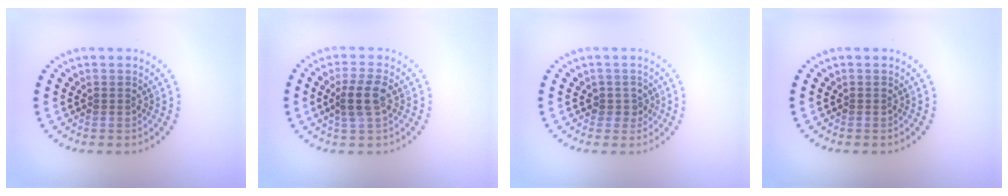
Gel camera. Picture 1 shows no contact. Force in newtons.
{"total": 3.0, "press": 2.8, "slide": 1.1}
{"total": 1.5, "press": 1.2, "slide": 0.8}
{"total": 0.0}